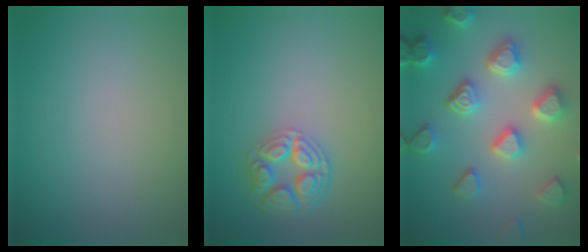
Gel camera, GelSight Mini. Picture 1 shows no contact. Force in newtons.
{"total": 4.5, "press": 3.5, "slide": 2.9}
{"total": 5.6, "press": 5.2, "slide": 2.1}